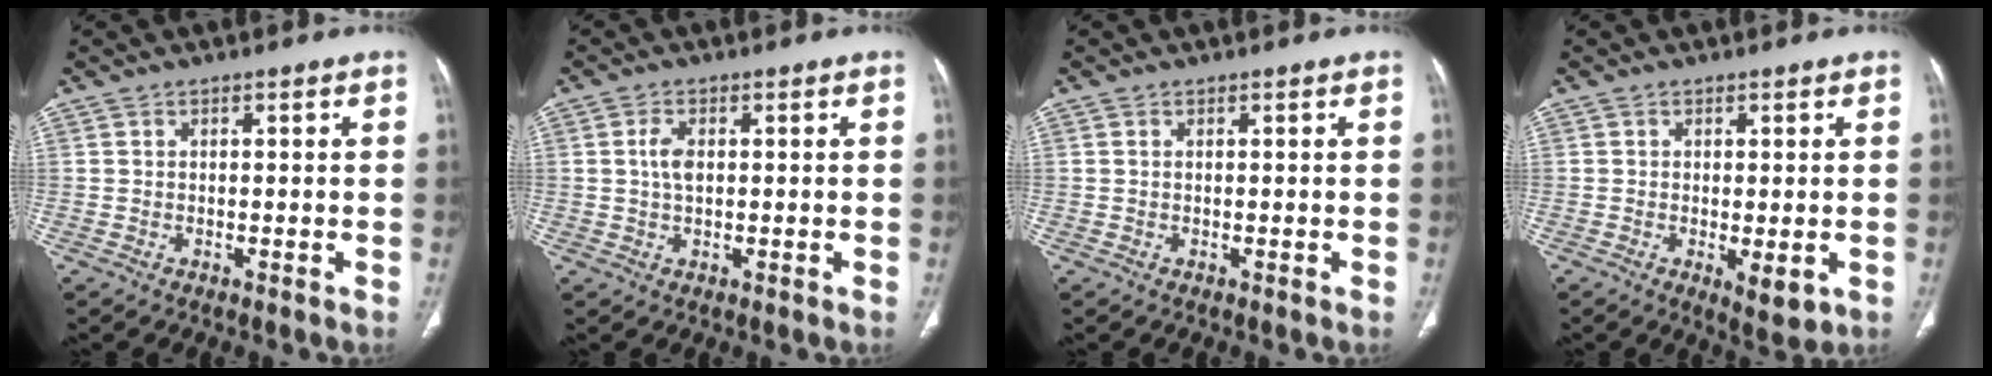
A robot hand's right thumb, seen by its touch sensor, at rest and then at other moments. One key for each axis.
{"total": 3.2, "fx": 0.4, "fy": 1.7, "fz": 2.6, "tx": -0.056, "ty": 0.002, "tz": 0.007}
{"total": 0.0}
{"total": 4.5, "fx": -1.1, "fy": 1.8, "fz": 4.0, "tx": -0.061, "ty": -0.014, "tz": -0.011}